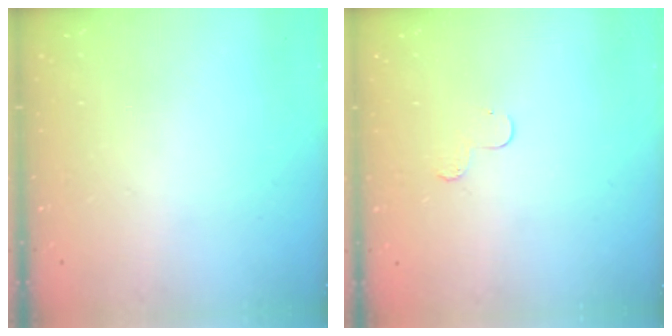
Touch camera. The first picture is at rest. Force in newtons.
{"total": 4.6, "press": 4.6, "slide": 0.4}